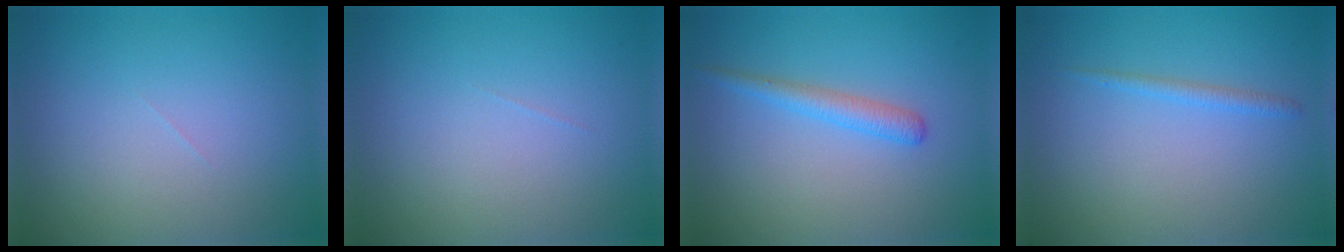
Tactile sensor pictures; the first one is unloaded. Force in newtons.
{"total": 0.0}
{"total": 1.9, "press": 1.9, "slide": 0.1}
{"total": 1.0, "press": 1.0, "slide": 0.1}